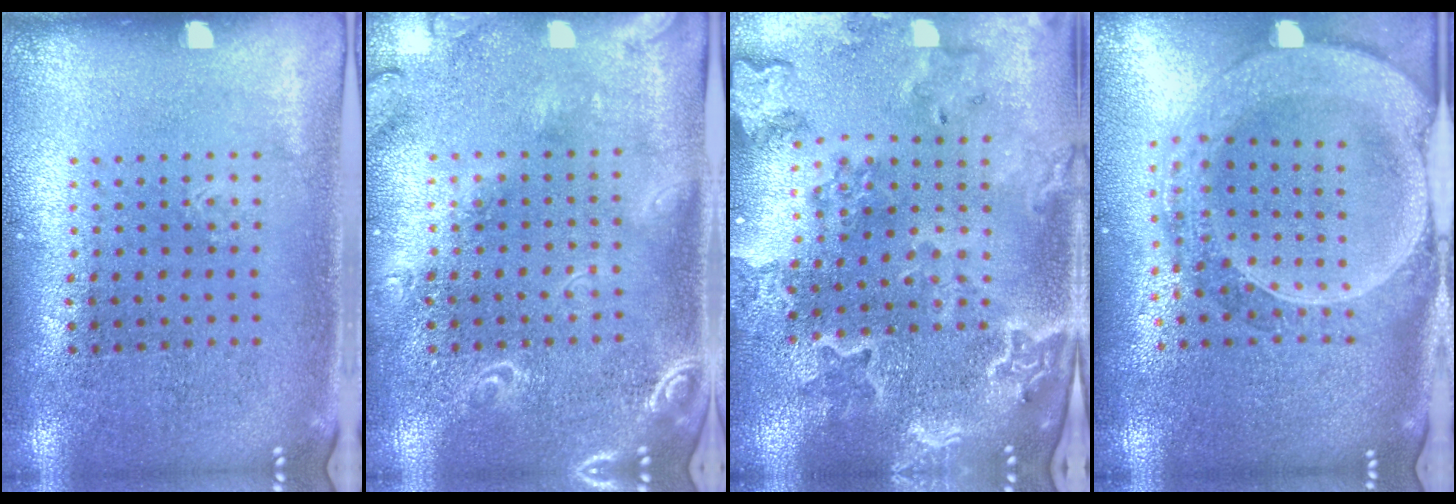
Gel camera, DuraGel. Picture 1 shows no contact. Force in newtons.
{"total": 2.1, "press": 1.9, "slide": 0.7}
{"total": 2.4, "press": 2.3, "slide": 0.7}
{"total": 2.7, "press": 2.4, "slide": 1.2}